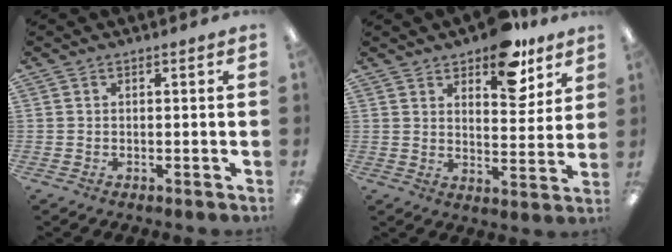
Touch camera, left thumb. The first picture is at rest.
{"total": 12.5, "force": [8.9, 5.8, 6.6], "torque": [-0.074, -0.051, 0.153]}